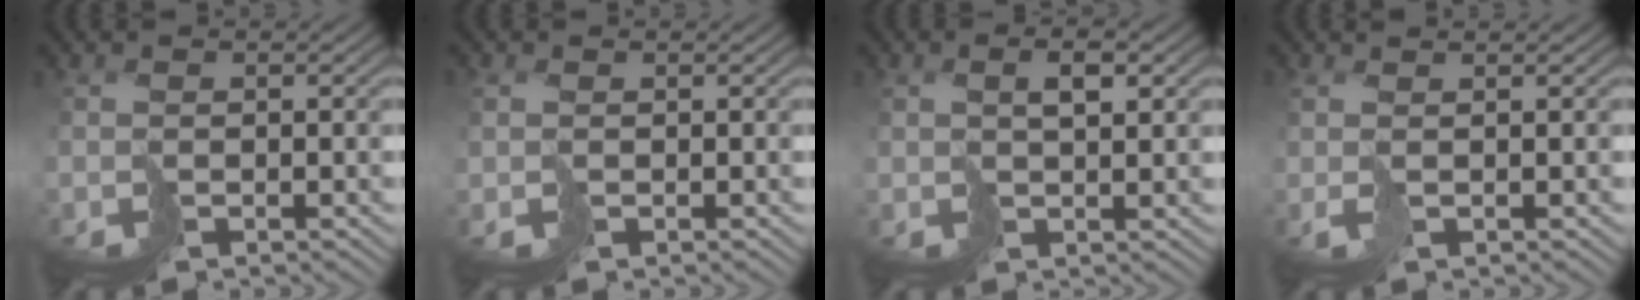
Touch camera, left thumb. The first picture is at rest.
{"total": 0.7, "force": [0.1, 0.5, 0.5], "torque": [-0.016, -0.004, 0.003]}
{"total": 2.8, "force": [1.3, 0.7, 2.4], "torque": [-0.044, 0.006, 0.025]}
{"total": 2.2, "force": [0.5, 0.6, 2.0], "torque": [-0.039, 0.006, 0.005]}